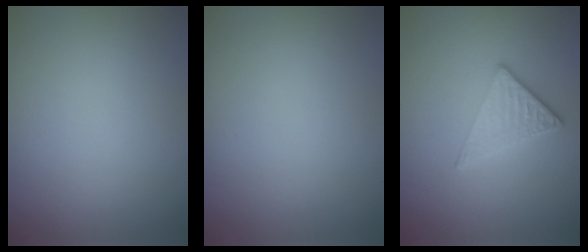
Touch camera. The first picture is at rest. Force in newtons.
{"total": 0.0}
{"total": 2.9, "press": 2.6, "slide": 1.3}